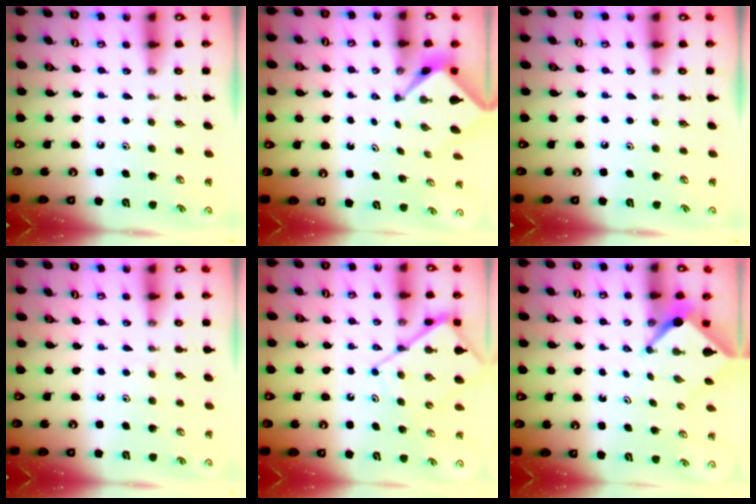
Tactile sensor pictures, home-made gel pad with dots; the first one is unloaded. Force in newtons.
{"total": 1.7, "press": 1.7, "slide": 0.1}
{"total": 0.0}
{"total": 6.0, "press": 5.9, "slide": 0.8}
{"total": 9.3, "press": 9.3, "slide": 1.1}
{"total": 3.4, "press": 3.4, "slide": 0.2}